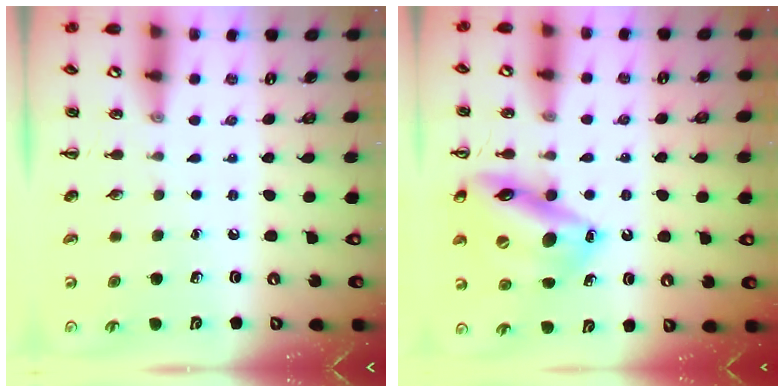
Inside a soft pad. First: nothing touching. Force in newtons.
{"total": 17.3, "press": 17.1, "slide": 2.7}